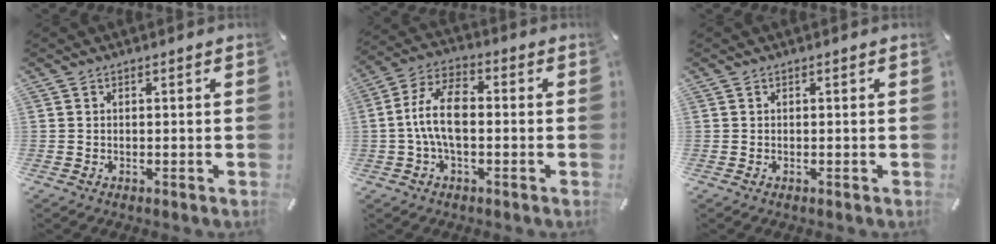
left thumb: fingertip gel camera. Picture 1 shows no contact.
{"total": 10.3, "force": [-1.2, 5.3, 8.8], "torque": [-0.182, 0.009, -0.021]}
{"total": 0.0}